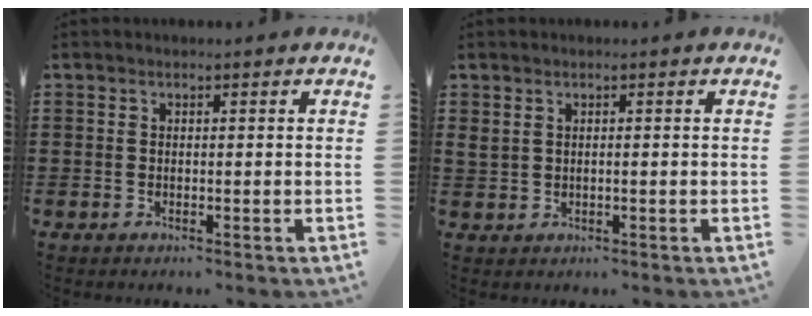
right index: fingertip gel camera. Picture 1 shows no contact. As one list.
[{"total": 1.0, "force": [0.4, 0.4, 0.8], "torque": [-0.019, 0.002, 0.006]}]